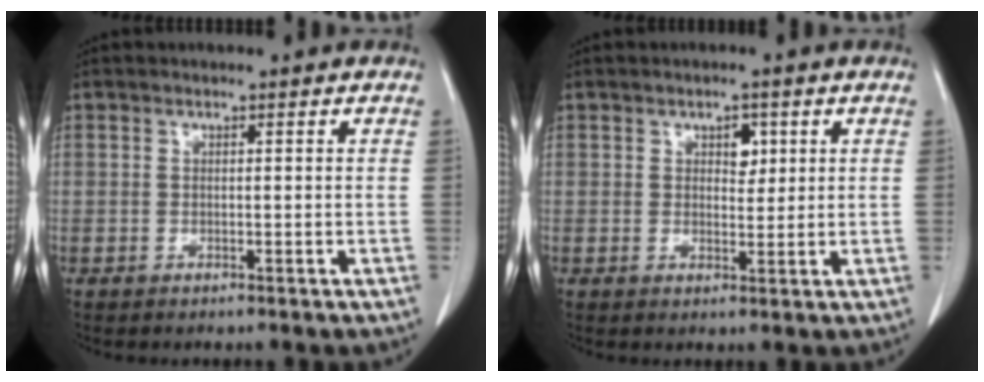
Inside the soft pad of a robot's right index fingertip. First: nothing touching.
{"total": 2.6, "force": [1.0, 1.6, 1.8], "torque": [-0.022, 0.001, 0.015]}